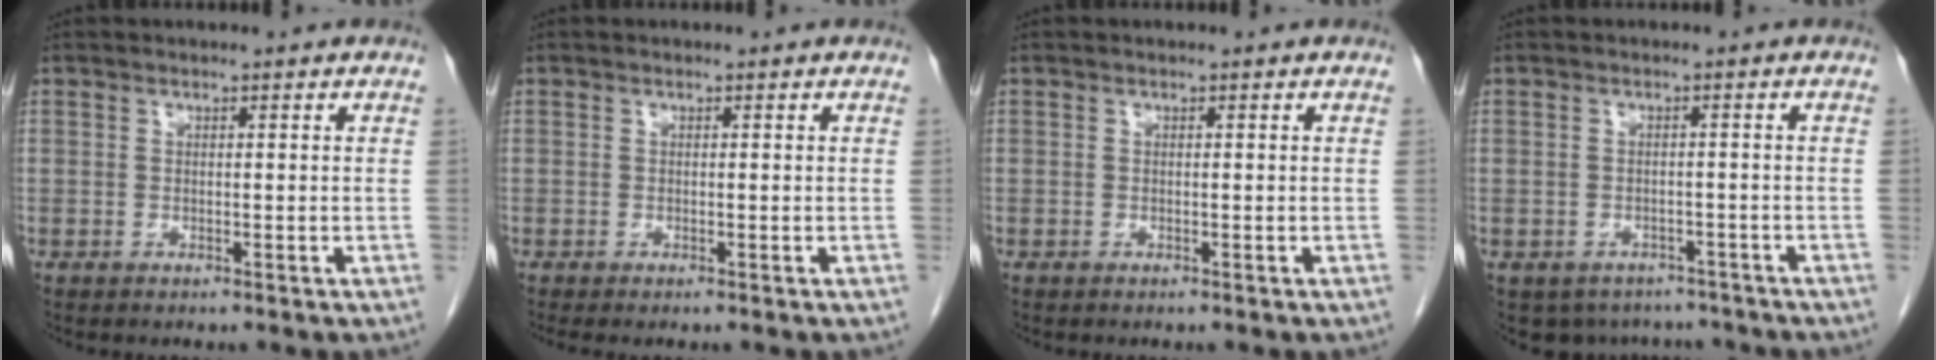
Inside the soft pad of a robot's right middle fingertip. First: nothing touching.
{"total": 0.8, "force": [-0.7, -0.1, 0.4], "torque": [-0.004, -0.002, -0.011]}
{"total": 0.0}
{"total": 6.5, "force": [-5.4, 3.6, 0.7], "torque": [0.001, 0.009, -0.064]}